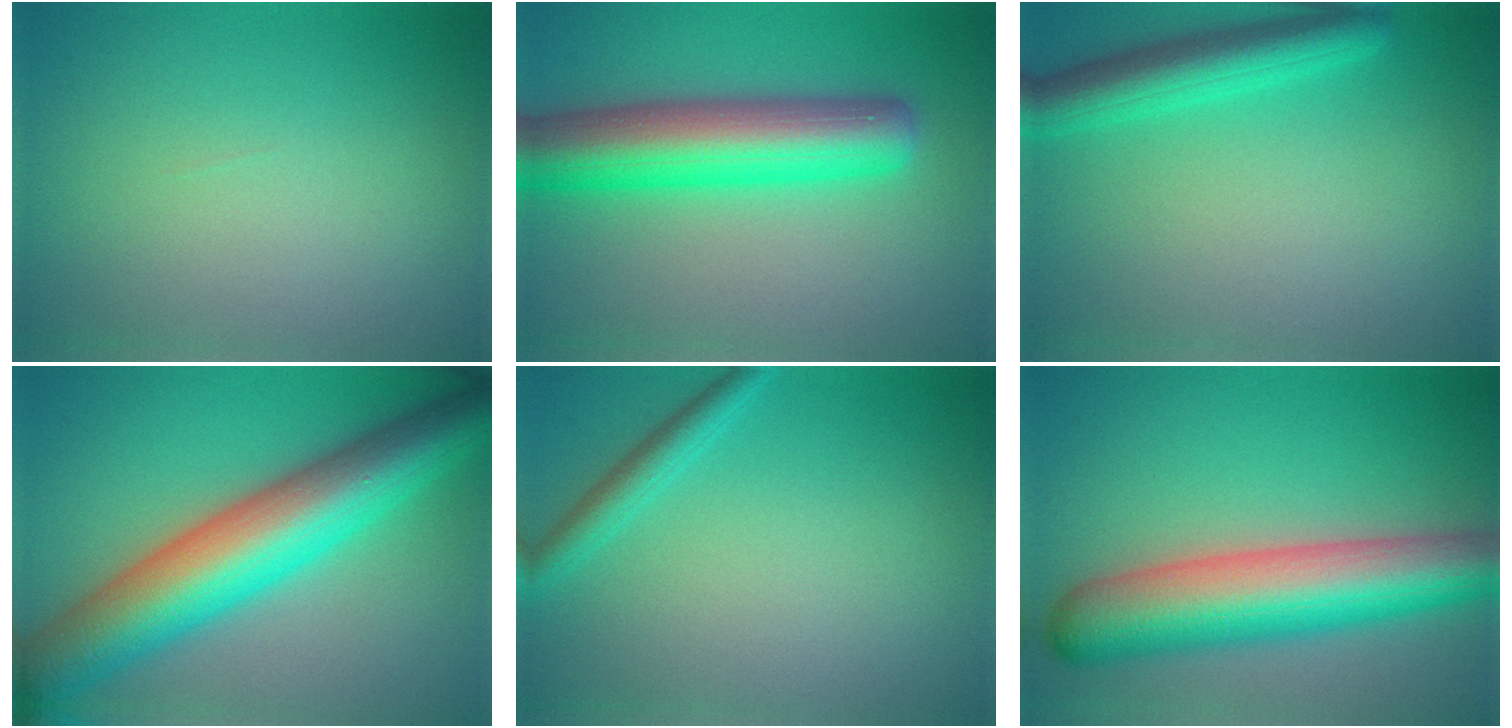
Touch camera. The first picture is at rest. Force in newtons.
{"total": 8.9, "press": 8.9, "slide": 0.2}
{"total": 4.5, "press": 4.5, "slide": 0.2}
{"total": 11.9, "press": 11.9, "slide": 0.2}
{"total": 2.0, "press": 2.0, "slide": 0.1}
{"total": 10.2, "press": 10.2, "slide": 0.4}